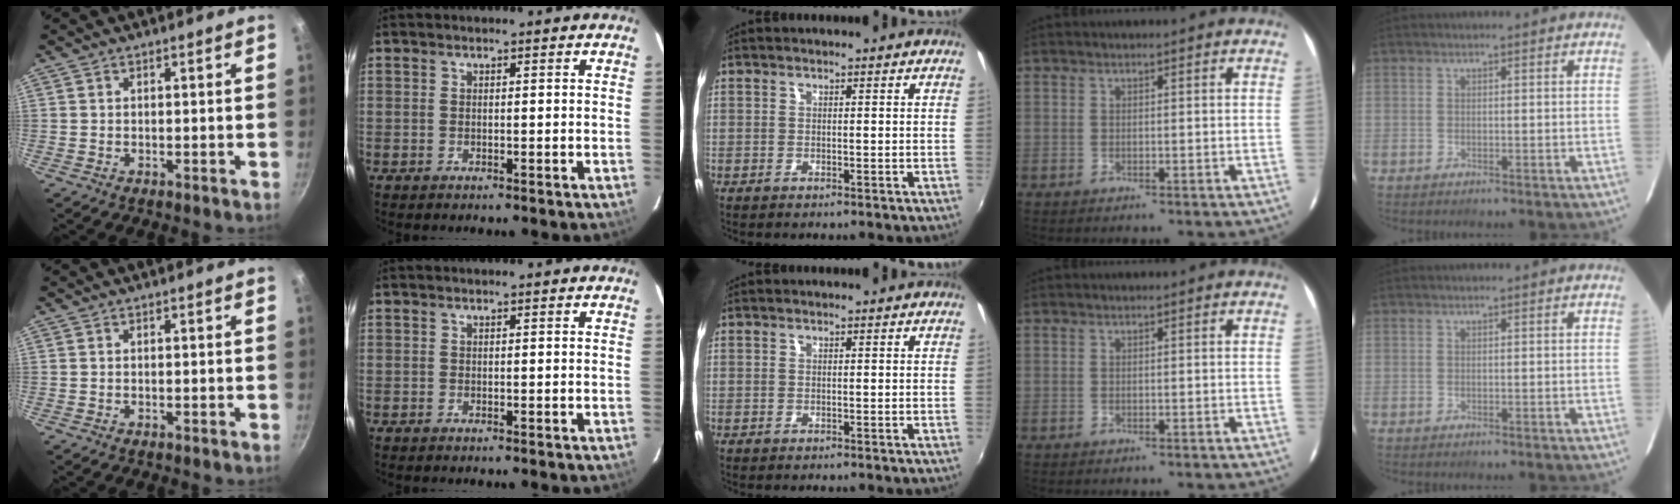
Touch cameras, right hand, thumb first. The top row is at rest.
{}